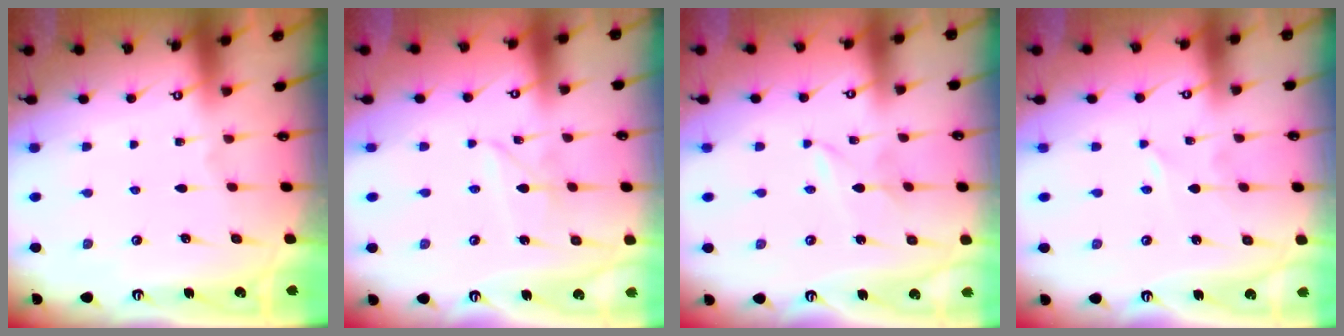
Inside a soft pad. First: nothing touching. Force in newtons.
{"total": 3.4, "press": 3.4, "slide": 0.2}
{"total": 1.0, "press": 1.0, "slide": 0.2}
{"total": 0.0}